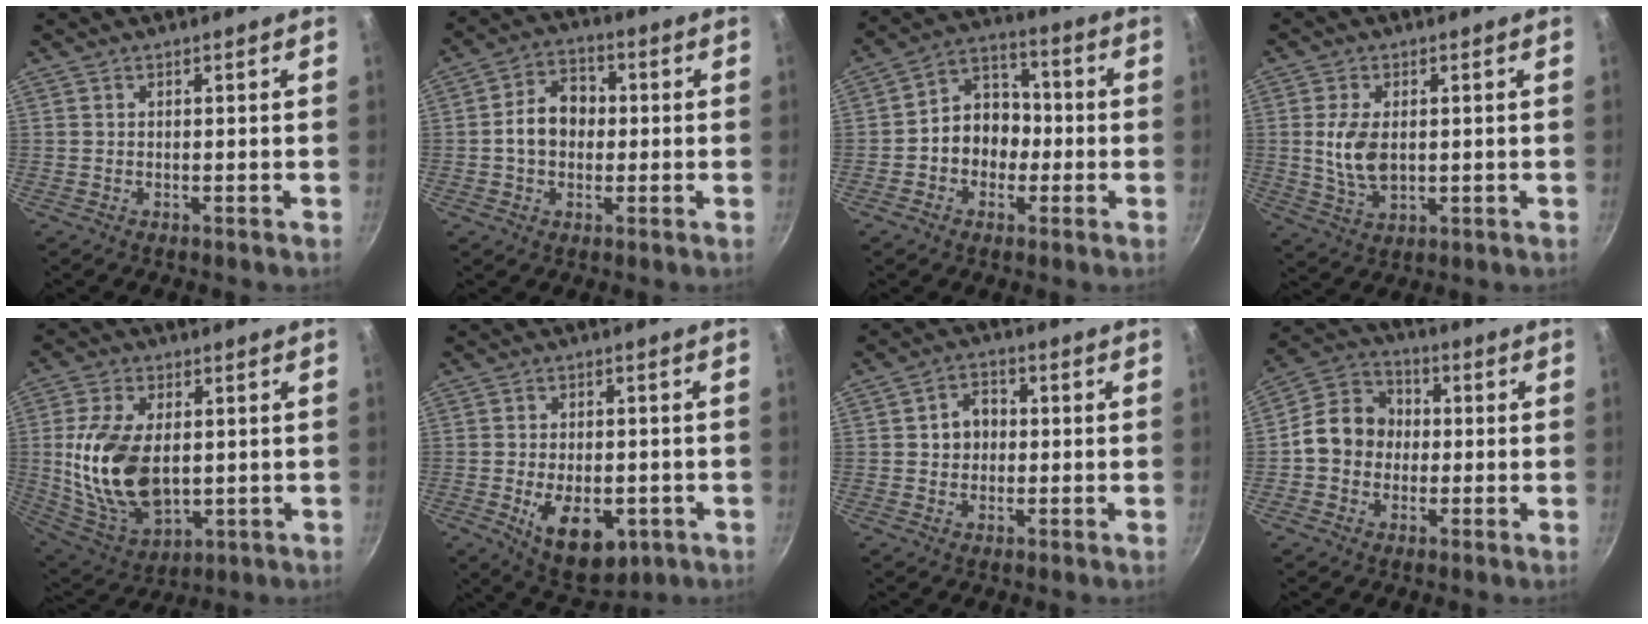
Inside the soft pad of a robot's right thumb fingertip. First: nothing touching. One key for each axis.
{"total": 8.6, "fx": -0.2, "fy": 6.6, "fz": 5.5, "tx": -0.061, "ty": 0.022, "tz": -0.014}
{"total": 10.6, "fx": -1.6, "fy": 8.7, "fz": 5.7, "tx": -0.039, "ty": 0.037, "tz": -0.041}
{"total": 7.7, "fx": 0.6, "fy": 4.6, "fz": 6.2, "tx": -0.120, "ty": -0.010, "tz": 0.017}
{"total": 18.2, "fx": 0.9, "fy": 11.1, "fz": 14.4, "tx": -0.260, "ty": -0.014, "tz": 0.031}
{"total": 12.2, "fx": -3.7, "fy": 7.1, "fz": 9.2, "tx": -0.114, "ty": 0.002, "tz": -0.039}
{"total": 5.6, "fx": 0.2, "fy": 4.7, "fz": 3.0, "tx": -0.016, "ty": 0.009, "tz": -0.002}
{"total": 10.9, "fx": -0.6, "fy": 9.4, "fz": 5.5, "tx": -0.060, "ty": 0.028, "tz": -0.033}